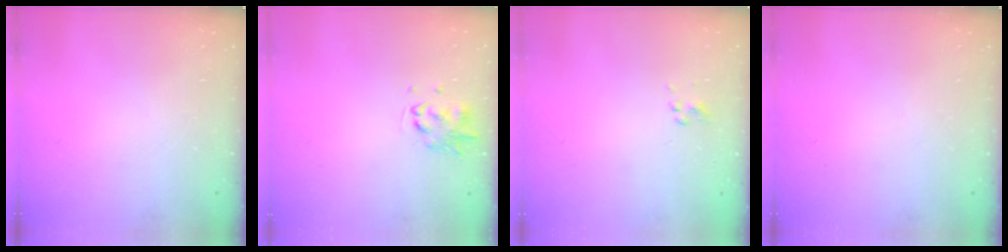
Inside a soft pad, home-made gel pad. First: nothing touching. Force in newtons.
{"total": 1.9, "press": 1.9, "slide": 0.4}
{"total": 0.9, "press": 0.8, "slide": 0.3}
{"total": 0.0}